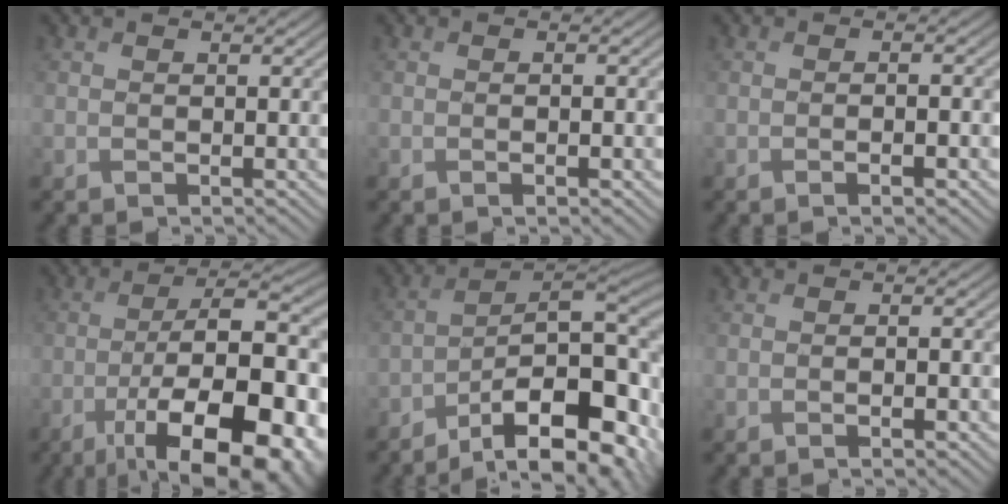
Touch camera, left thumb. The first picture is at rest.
{"total": 1.2, "force": [-0.5, 0.2, 1.1], "torque": [-0.018, -0.001, -0.008]}
{"total": 2.2, "force": [-0.9, 0.4, 2.0], "torque": [-0.034, 0.003, -0.016]}
{"total": 17.7, "force": [-7.7, 6.4, 14.6], "torque": [-0.229, -0.008, -0.115]}
{"total": 17.4, "force": [-8.5, 7.0, 13.5], "torque": [-0.204, -0.013, -0.137]}
{"total": 1.5, "force": [-0.6, 0.2, 1.4], "torque": [-0.023, 0.001, -0.010]}